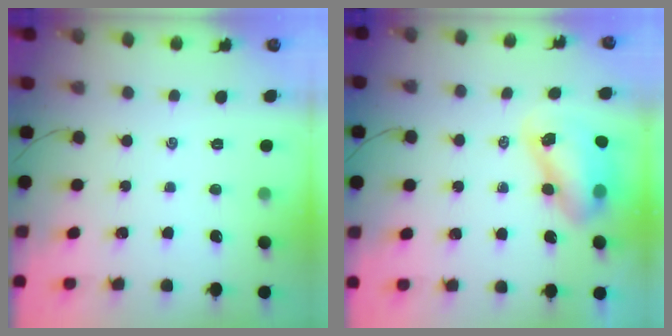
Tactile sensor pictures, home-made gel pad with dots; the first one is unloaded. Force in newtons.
{"total": 9.0, "press": 8.8, "slide": 2.1}